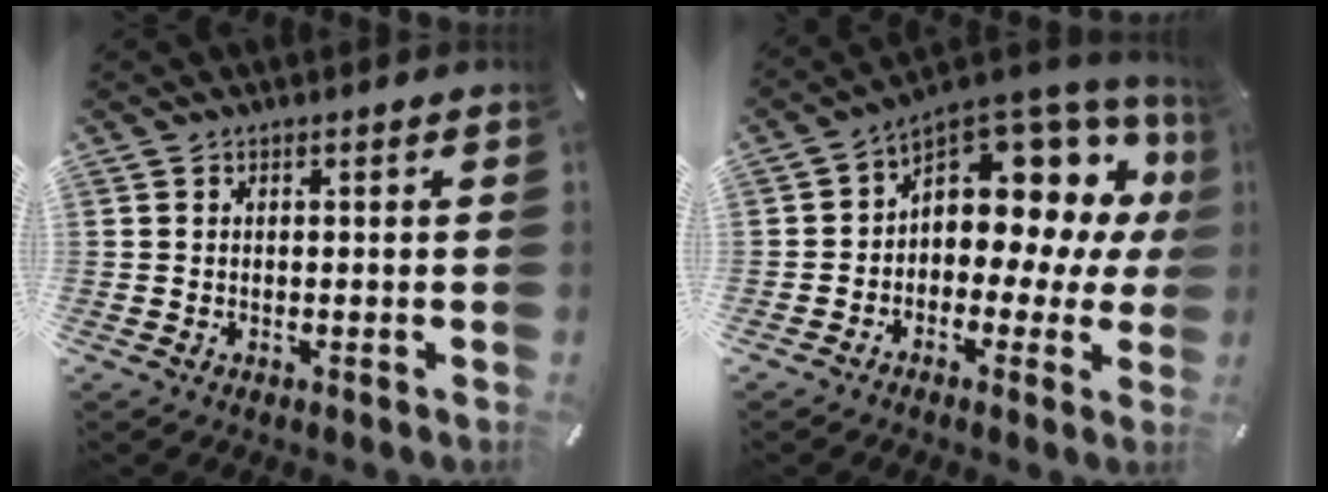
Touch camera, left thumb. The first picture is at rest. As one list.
[{"total": 10.6, "force": [5.3, 6.9, 6.2], "torque": [-0.076, -0.070, 0.087]}]